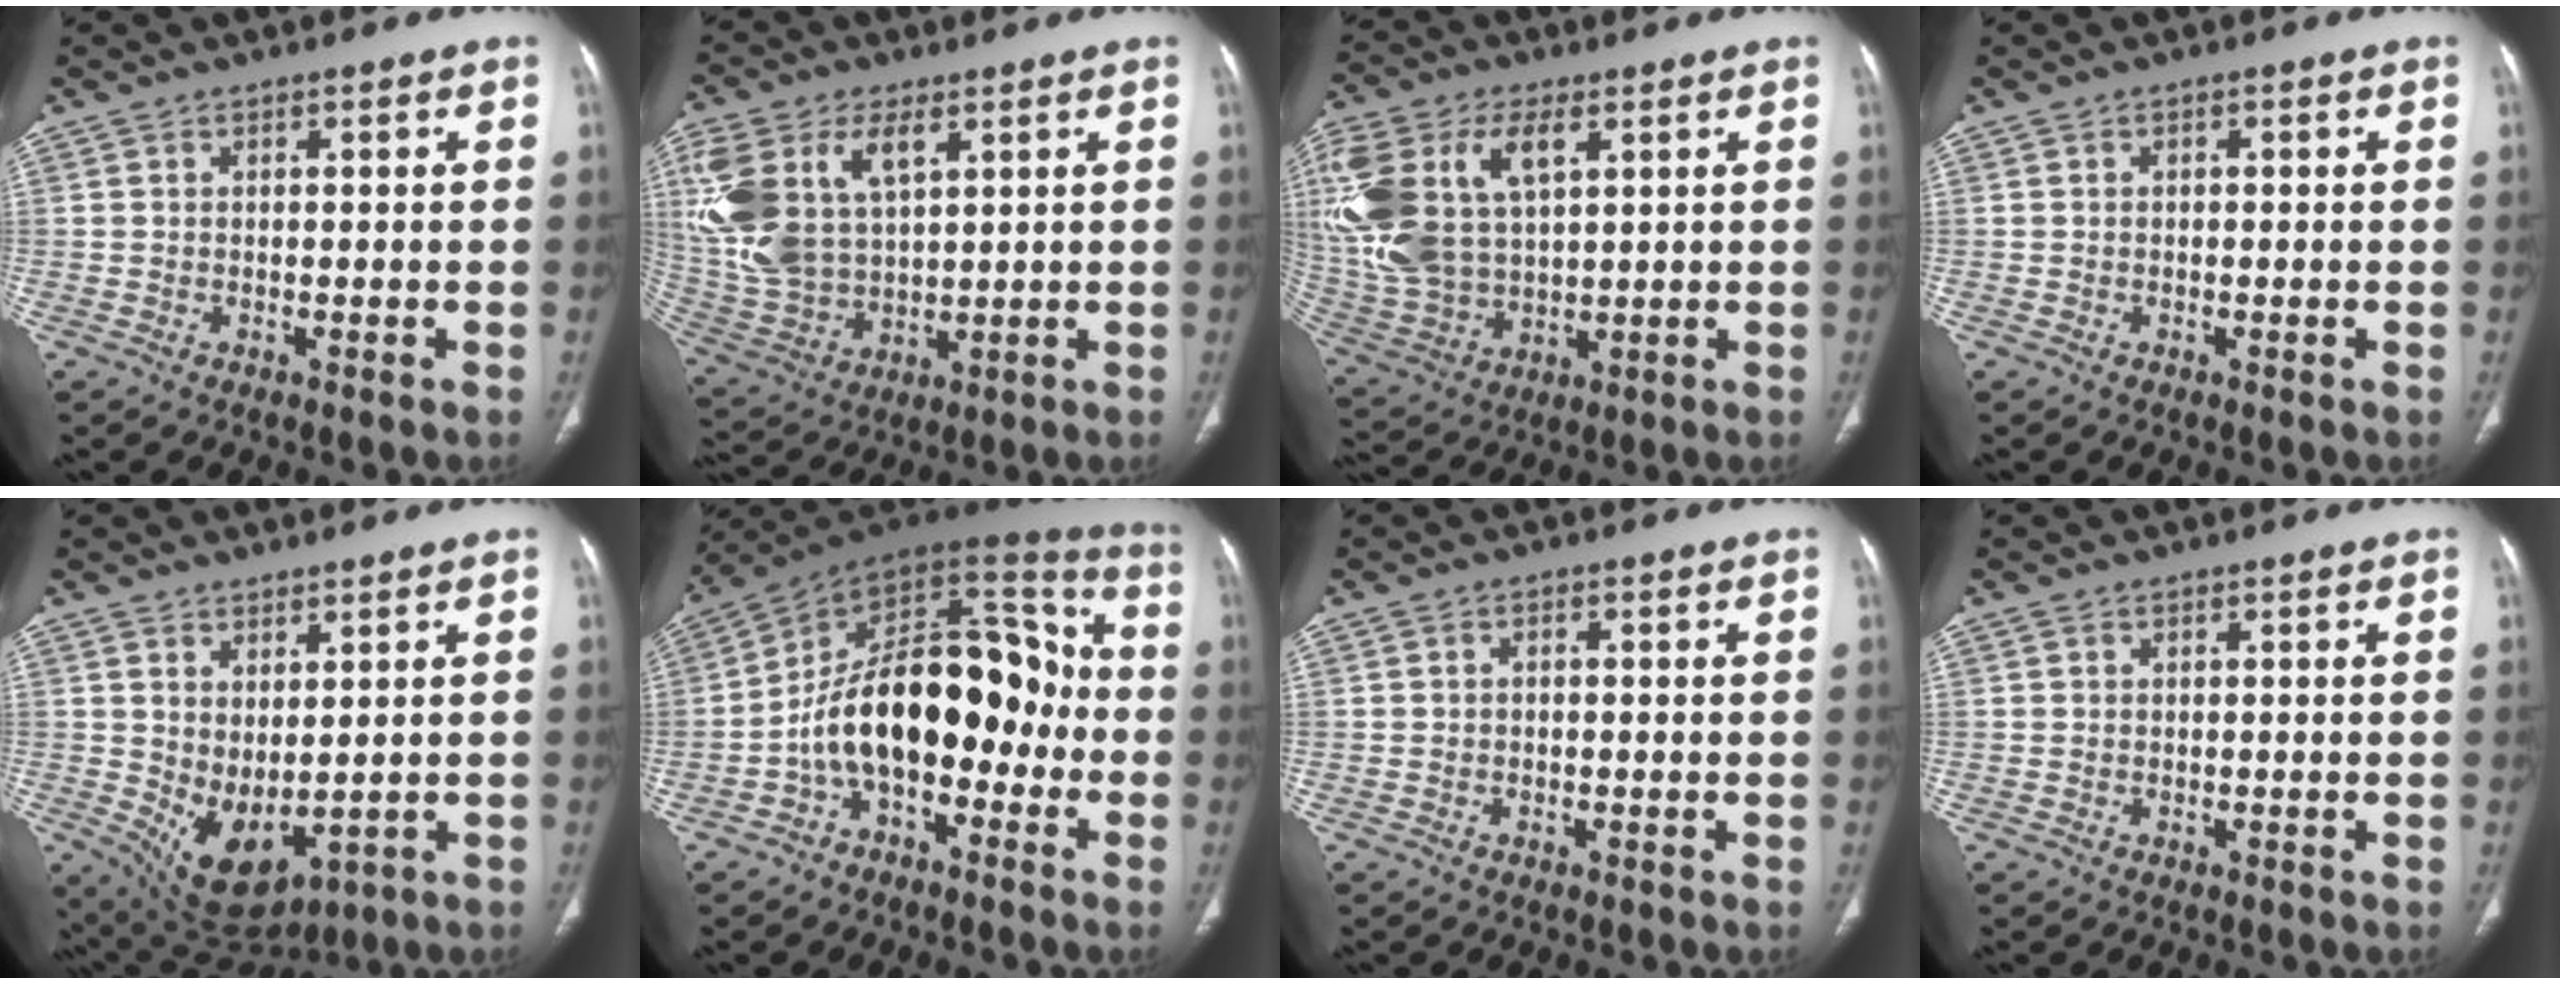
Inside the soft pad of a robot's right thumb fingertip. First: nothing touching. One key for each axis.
{"total": 17.7, "fx": 6.3, "fy": 10.1, "fz": 13.1, "tx": -0.284, "ty": -0.010, "tz": 0.130}
{"total": 21.5, "fx": 6.4, "fy": 12.5, "fz": 16.3, "tx": -0.376, "ty": 0.000, "tz": 0.128}
{"total": 0.0}
{"total": 8.8, "fx": 0.2, "fy": 5.0, "fz": 7.3, "tx": -0.114, "ty": -0.019, "tz": 0.034}
{"total": 20.5, "fx": -4.2, "fy": 11.8, "fz": 16.2, "tx": -0.223, "ty": 0.081, "tz": -0.075}
{"total": 0.5, "fx": 0.0, "fy": 0.4, "fz": 0.3, "tx": -0.005, "ty": 0.000, "tz": -0.003}
{"total": 0.0}